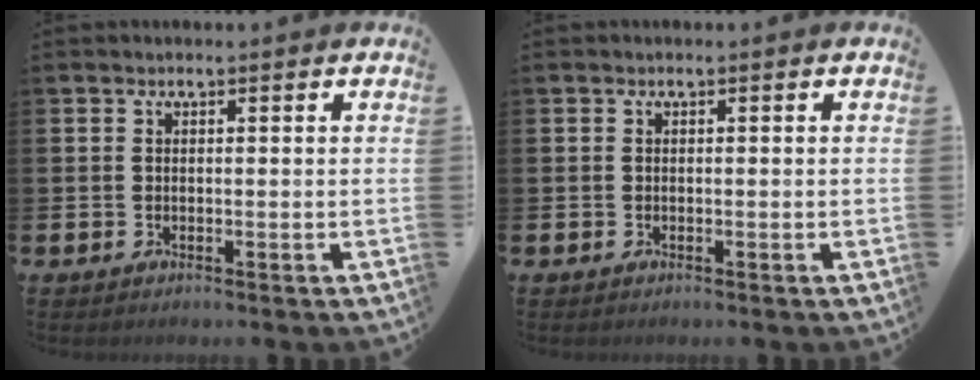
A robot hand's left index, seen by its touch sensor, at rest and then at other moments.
{"total": 0.0}